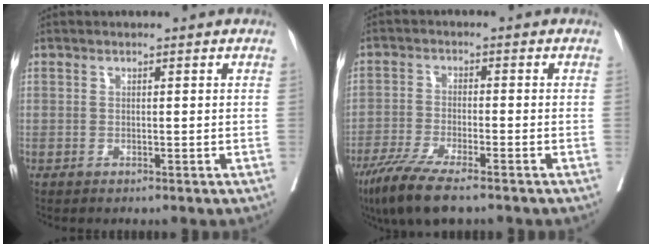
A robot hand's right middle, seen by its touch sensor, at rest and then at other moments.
{"total": 9.0, "force": [-6.5, 1.0, 6.1], "torque": [-0.112, -0.024, -0.112]}